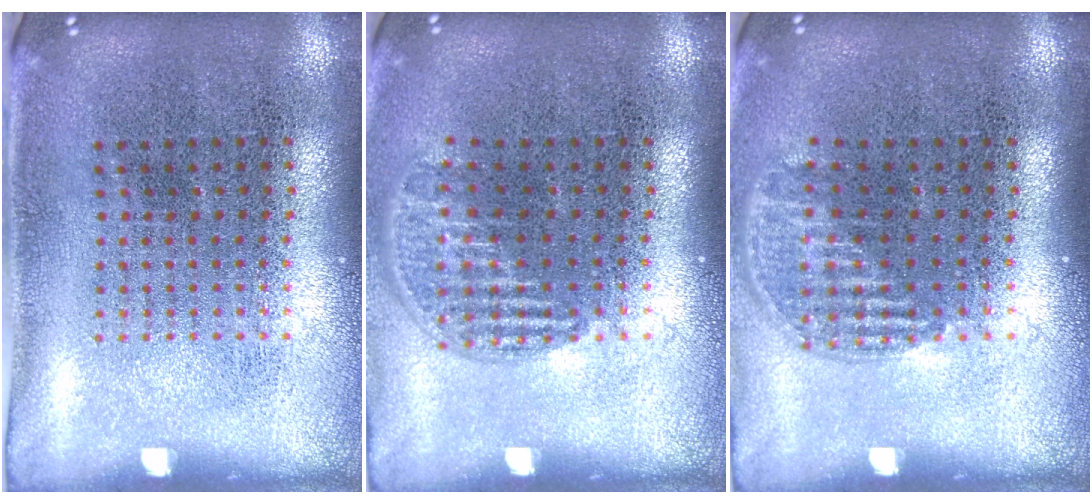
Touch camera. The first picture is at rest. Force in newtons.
{"total": 1.2, "press": 1.0, "slide": 0.6}
{"total": 1.2, "press": 1.0, "slide": 0.6}